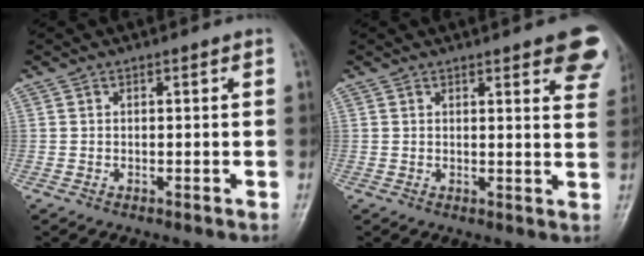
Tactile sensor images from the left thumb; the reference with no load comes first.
{"total": 9.9, "force": [6.4, 2.8, 7.1], "torque": [-0.053, -0.023, 0.061]}